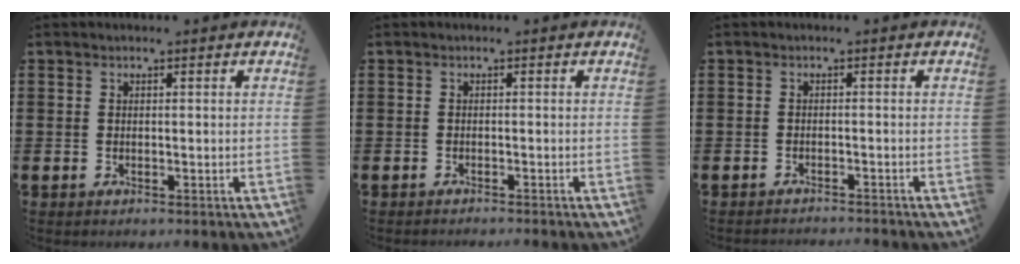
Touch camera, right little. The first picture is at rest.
{"total": 0.6, "force": [-0.6, -0.1, 0.0], "torque": [0.001, -0.002, -0.012]}
{"total": 1.1, "force": [-1.1, -0.2, -0.1], "torque": [0.001, 0.001, -0.023]}